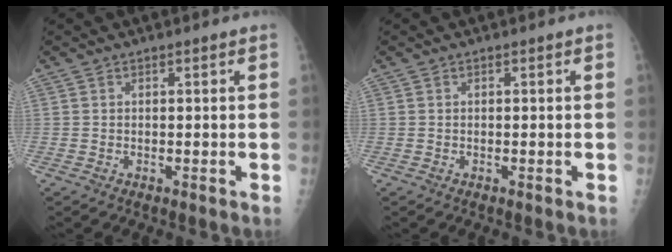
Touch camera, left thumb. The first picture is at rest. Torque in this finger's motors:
{"motor_torque": [0.00, -0.01, -0.01, -0.18, 0.00]}